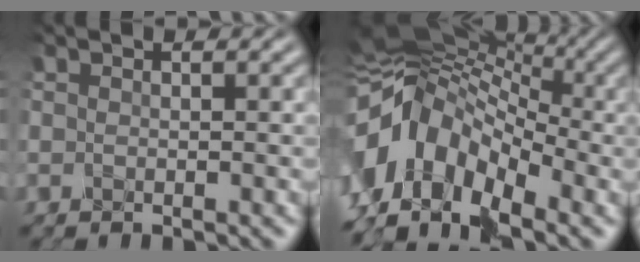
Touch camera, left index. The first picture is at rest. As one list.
[{"total": 10.2, "force": [-3.4, 6.8, 6.8], "torque": [-0.124, 0.017, -0.088]}]